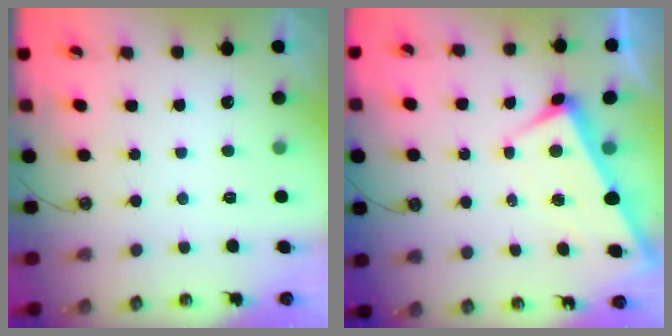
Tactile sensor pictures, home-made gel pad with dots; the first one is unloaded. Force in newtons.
{"total": 3.0, "press": 2.9, "slide": 0.6}